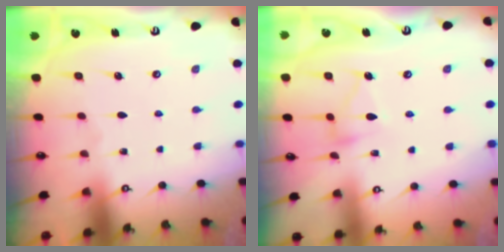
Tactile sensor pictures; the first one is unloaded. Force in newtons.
{"total": 8.0, "press": 8.0, "slide": 0.6}